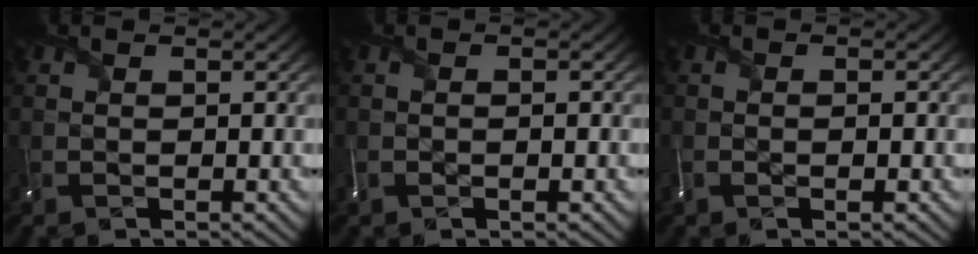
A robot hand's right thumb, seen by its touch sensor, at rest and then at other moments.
{"total": 1.6, "force": [-0.7, 0.7, 1.2], "torque": [-0.014, -0.009, -0.010]}
{"total": 1.6, "force": [-0.9, 0.4, 1.3], "torque": [-0.016, -0.008, -0.014]}